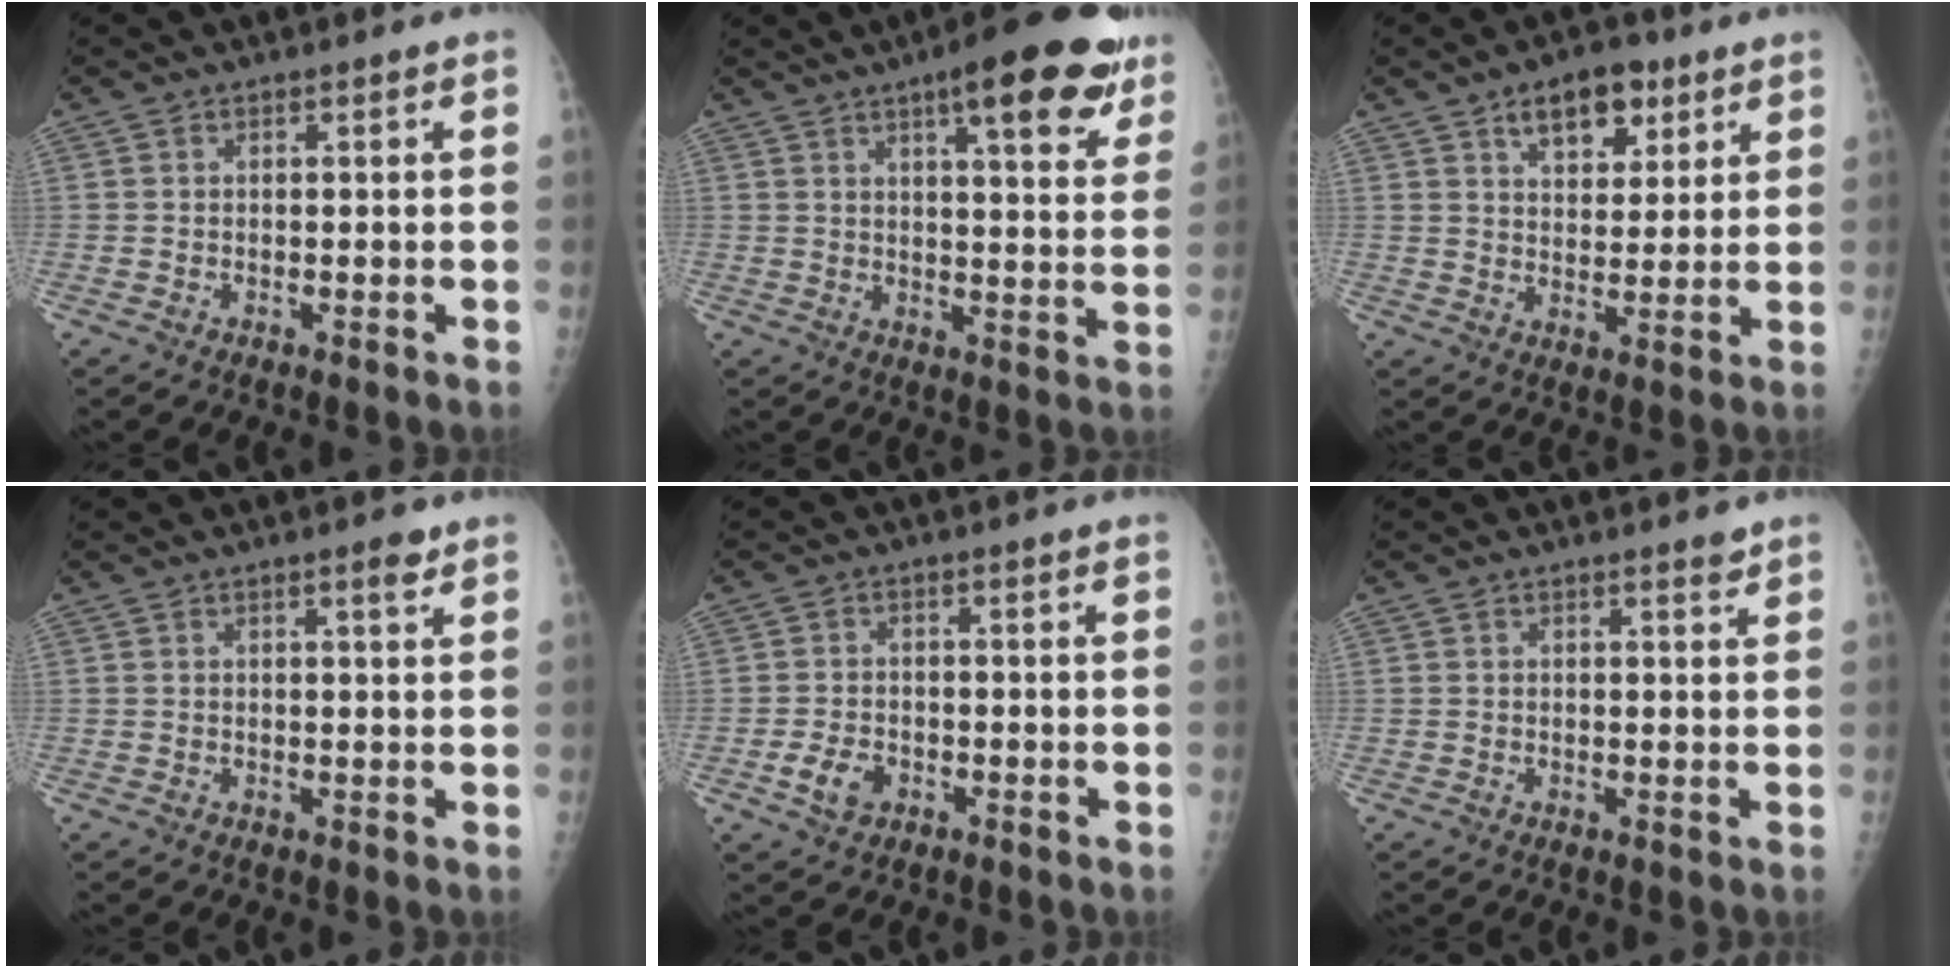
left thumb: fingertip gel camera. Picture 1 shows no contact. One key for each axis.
{"total": 16.6, "fx": 9.7, "fy": 4.7, "fz": 12.6, "tx": -0.137, "ty": -0.032, "tz": 0.121}
{"total": 9.3, "fx": 5.2, "fy": 5.3, "fz": 5.5, "tx": -0.046, "ty": -0.022, "tz": 0.080}
{"total": 1.8, "fx": 1.2, "fy": 0.4, "fz": 1.3, "tx": -0.018, "ty": -0.006, "tz": 0.016}
{"total": 4.2, "fx": -1.9, "fy": 2.9, "fz": 2.3, "tx": -0.032, "ty": 0.008, "tz": -0.031}
{"total": 1.1, "fx": 0.9, "fy": 0.3, "fz": 0.5, "tx": -0.004, "ty": -0.007, "tz": 0.011}